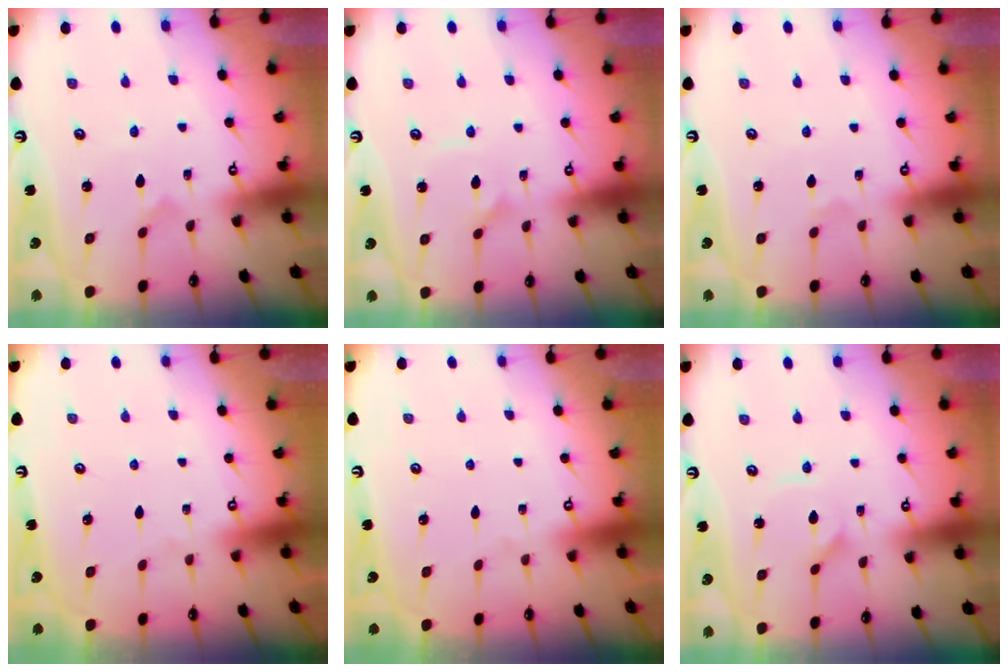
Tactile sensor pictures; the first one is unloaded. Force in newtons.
{"total": 2.1, "press": 2.1, "slide": 0.1}
{"total": 0.7, "press": 0.7, "slide": 0.1}
{"total": 0.0}
{"total": 0.0}
{"total": 2.0, "press": 2.0, "slide": 0.4}